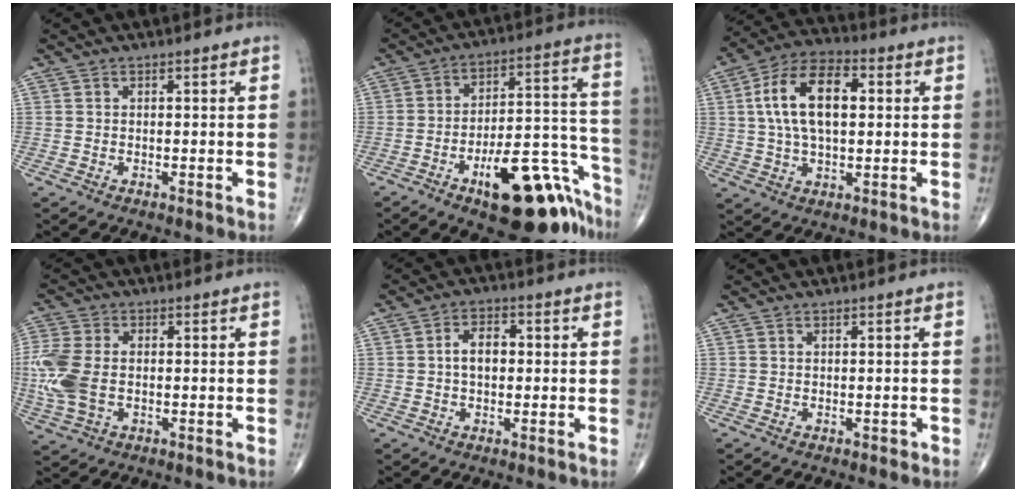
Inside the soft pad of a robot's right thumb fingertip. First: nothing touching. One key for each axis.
{"total": 21.2, "fx": -12.7, "fy": 8.2, "fz": 14.8, "tx": -0.125, "ty": 0.111, "tz": -0.180}
{"total": 14.7, "fx": 2.5, "fy": 7.9, "fz": 12.2, "tx": -0.220, "ty": 0.019, "tz": 0.042}
{"total": 11.2, "fx": -0.7, "fy": 7.1, "fz": 8.7, "tx": -0.230, "ty": 0.002, "tz": -0.012}
{"total": 5.0, "fx": 0.3, "fy": 3.2, "fz": 3.9, "tx": -0.063, "ty": 0.014, "tz": 0.000}
{"total": 0.5, "fx": -0.1, "fy": 0.4, "fz": 0.3, "tx": -0.002, "ty": 0.001, "tz": -0.002}